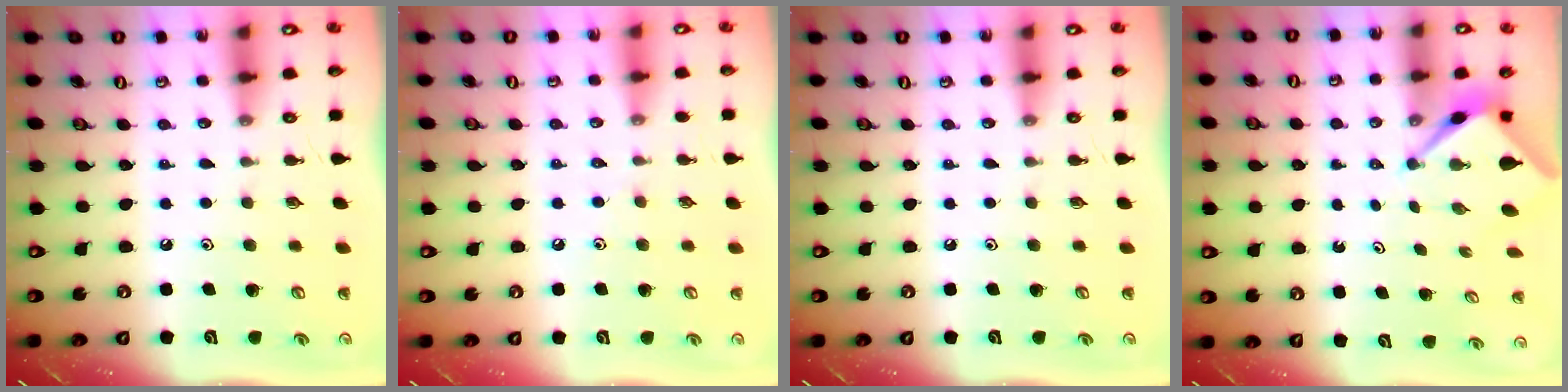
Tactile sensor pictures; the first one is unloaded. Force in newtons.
{"total": 2.4, "press": 2.4, "slide": 0.5}
{"total": 0.0}
{"total": 2.5, "press": 2.5, "slide": 0.1}